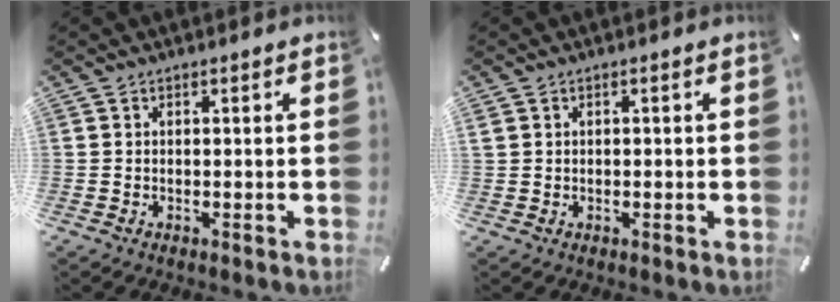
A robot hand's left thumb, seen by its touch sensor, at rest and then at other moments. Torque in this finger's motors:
{"motor_torque": [1.11, 1.19, 0.64, -0.81, 0.27]}